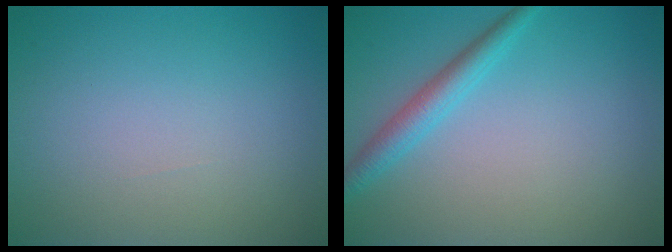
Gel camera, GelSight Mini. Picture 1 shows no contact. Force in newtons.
{"total": 2.6, "press": 2.5, "slide": 0.1}